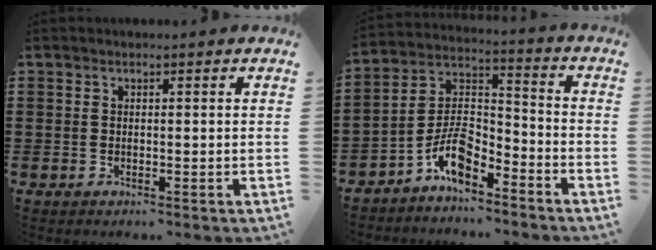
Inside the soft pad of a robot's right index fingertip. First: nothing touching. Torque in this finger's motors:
{"motor_torque": [2.14, 0.00, 0.82, 0.15]}